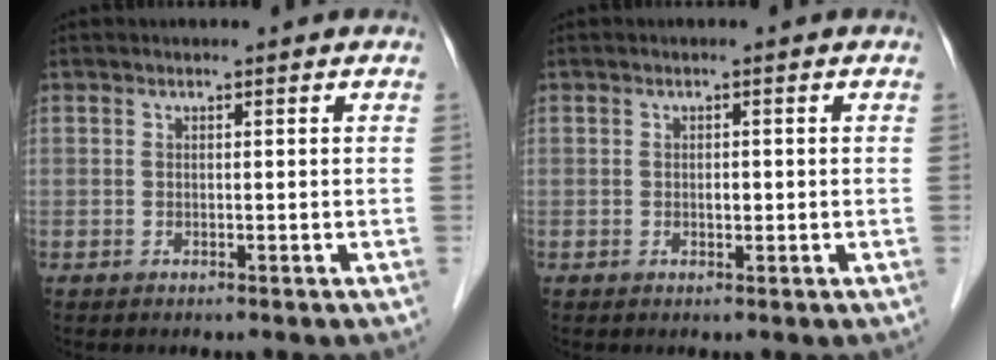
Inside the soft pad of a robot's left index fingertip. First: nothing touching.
{"total": 0.9, "force": [-0.3, 0.5, 0.7], "torque": [-0.013, -0.003, -0.005]}